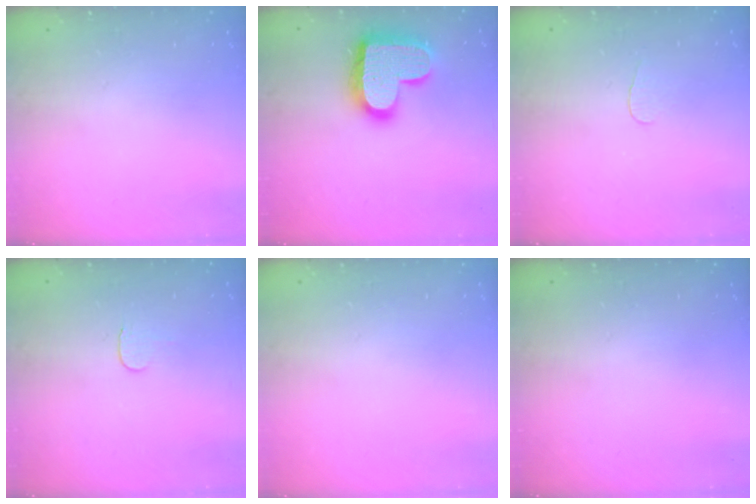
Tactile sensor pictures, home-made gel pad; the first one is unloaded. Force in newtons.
{"total": 18.7, "press": 18.7, "slide": 1.2}
{"total": 2.8, "press": 2.7, "slide": 0.3}
{"total": 3.3, "press": 3.3, "slide": 0.4}
{"total": 0.0}
{"total": 0.0}